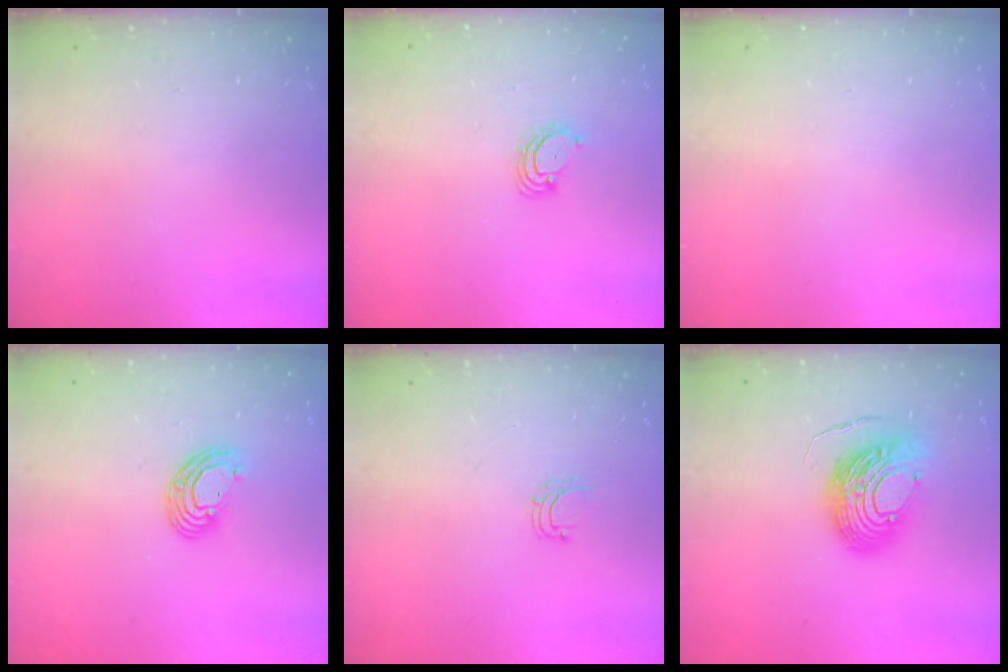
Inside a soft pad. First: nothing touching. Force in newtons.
{"total": 3.8, "press": 3.8, "slide": 0.4}
{"total": 0.0}
{"total": 8.0, "press": 7.9, "slide": 1.2}
{"total": 4.2, "press": 4.2, "slide": 0.3}
{"total": 14.1, "press": 14.1, "slide": 1.2}